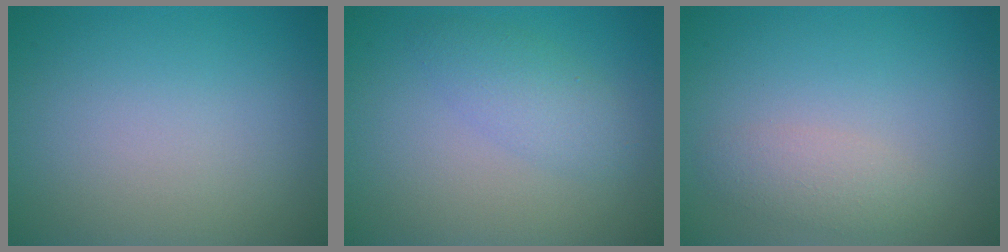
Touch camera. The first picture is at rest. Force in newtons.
{"total": 2.5, "press": 2.5, "slide": 0.1}
{"total": 1.9, "press": 1.9, "slide": 0.0}